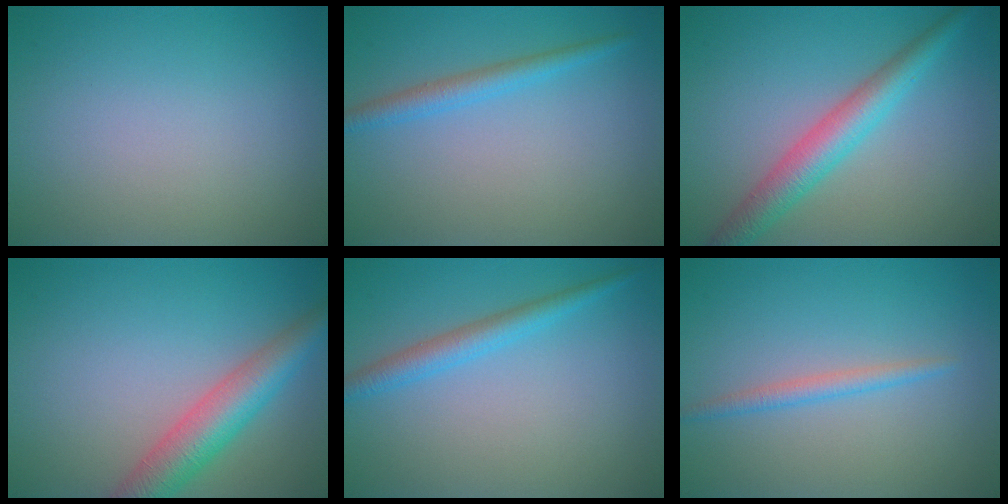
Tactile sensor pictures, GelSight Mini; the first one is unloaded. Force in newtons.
{"total": 2.1, "press": 2.1, "slide": 0.1}
{"total": 4.3, "press": 4.3, "slide": 0.1}
{"total": 5.4, "press": 5.4, "slide": 0.3}
{"total": 2.5, "press": 2.5, "slide": 0.1}
{"total": 1.6, "press": 1.6, "slide": 0.0}